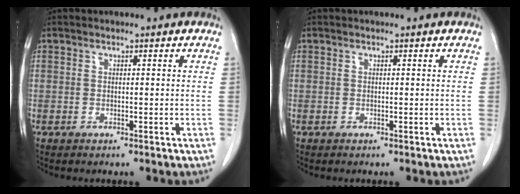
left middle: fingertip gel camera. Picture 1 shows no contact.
{"total": 0.0}